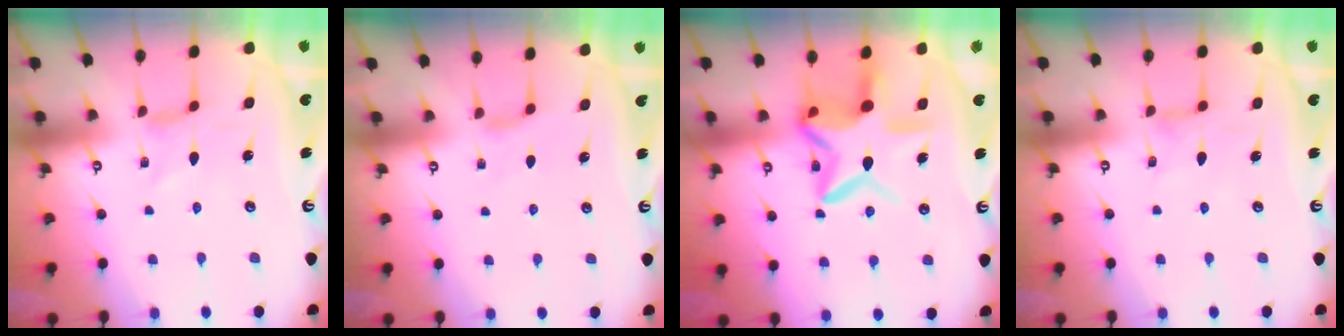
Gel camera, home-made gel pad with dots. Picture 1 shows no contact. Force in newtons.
{"total": 2.7, "press": 2.7, "slide": 0.6}
{"total": 14.2, "press": 14.0, "slide": 2.0}
{"total": 2.0, "press": 2.0, "slide": 0.3}